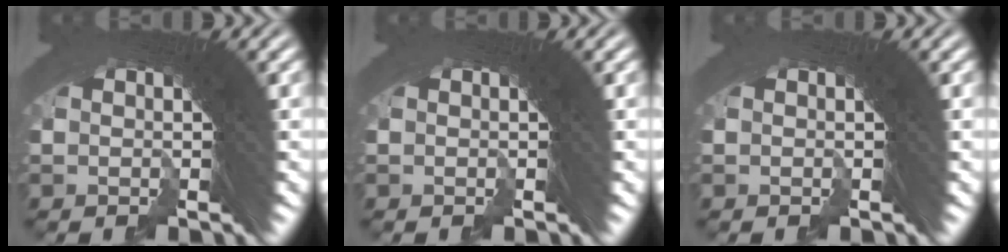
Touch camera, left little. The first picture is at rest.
{"total": 0.0}
{"total": 0.0}